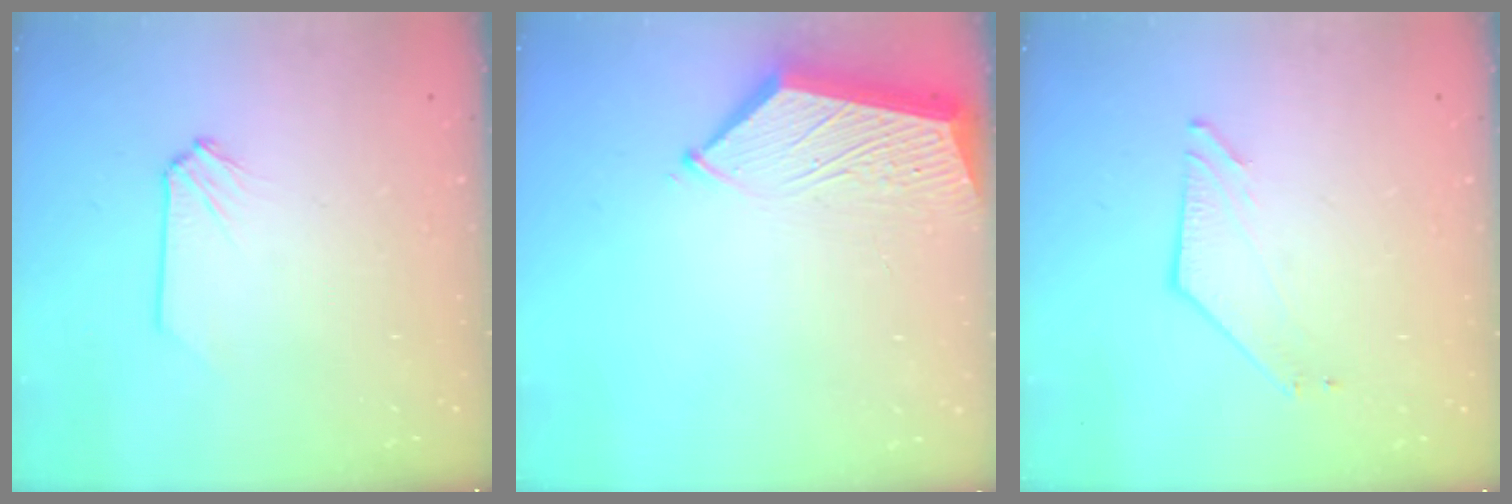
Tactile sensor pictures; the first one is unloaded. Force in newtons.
{"total": 5.2, "press": 5.2, "slide": 0.7}
{"total": 3.4, "press": 3.4, "slide": 0.1}